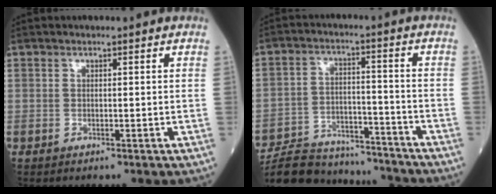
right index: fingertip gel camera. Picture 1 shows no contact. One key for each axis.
{"total": 16.9, "fx": -16.0, "fy": 3.8, "fz": 4.1, "tx": -0.083, "ty": 0.015, "tz": -0.242}